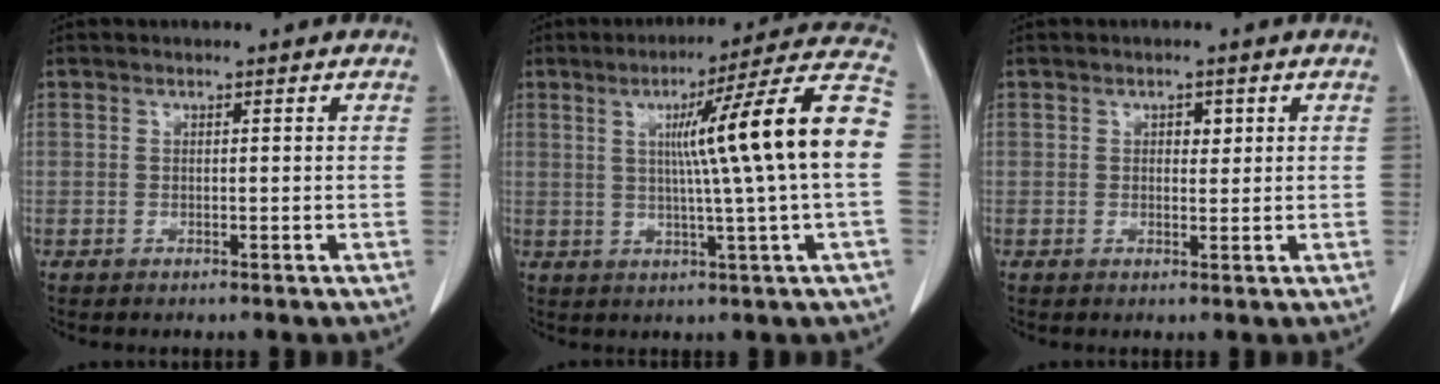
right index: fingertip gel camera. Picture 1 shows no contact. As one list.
[{"total": 17.0, "force": [1.4, -2.0, 16.8], "torque": [-0.232, 0.018, 0.012]}, {"total": 1.6, "force": [0.6, 1.0, 1.1], "torque": [-0.016, -0.001, 0.007]}]